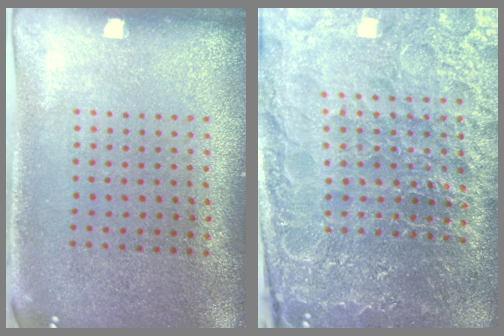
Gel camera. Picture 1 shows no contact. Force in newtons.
{"total": 6.1, "press": 5.4, "slide": 2.8}